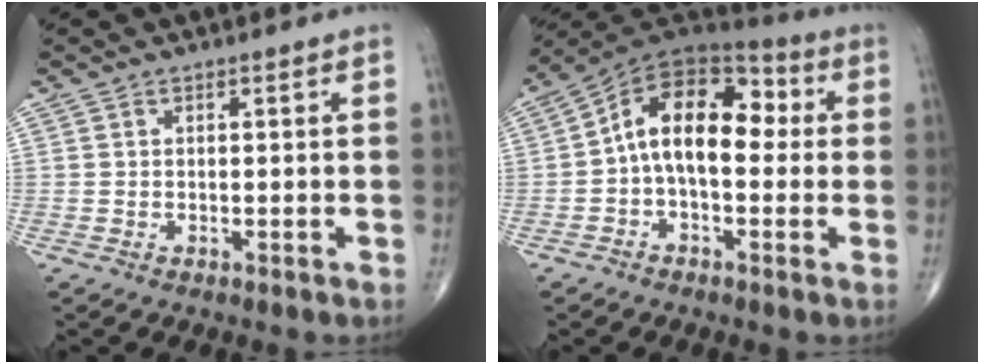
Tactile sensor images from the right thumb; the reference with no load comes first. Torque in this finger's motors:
{"motor_torque": [-0.03, 0.80, 0.75, 0.31, 0.29]}